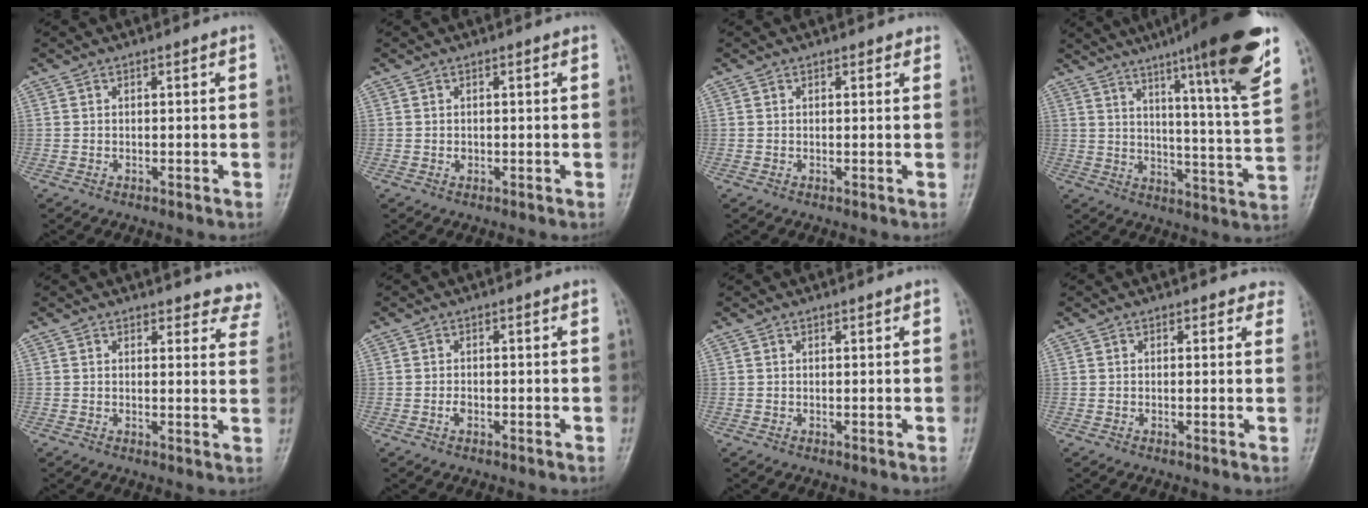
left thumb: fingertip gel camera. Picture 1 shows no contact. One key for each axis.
{"total": 0.6, "fx": 0.0, "fy": 0.6, "fz": 0.3, "tx": 0.000, "ty": 0.001, "tz": -0.001}
{"total": 1.1, "fx": 0.7, "fy": 0.7, "fz": 0.3, "tx": 0.006, "ty": -0.004, "tz": 0.005}
{"total": 21.7, "fx": 13.5, "fy": 1.6, "fz": 16.9, "tx": -0.226, "ty": -0.055, "tz": 0.190}
{"total": 8.3, "fx": 7.8, "fy": 2.9, "fz": 0.3, "tx": 0.057, "ty": -0.040, "tz": 0.053}
{"total": 1.1, "fx": -0.4, "fy": 0.7, "fz": 0.7, "tx": -0.010, "ty": 0.001, "tz": -0.008}
{"total": 0.5, "fx": 0.4, "fy": 0.2, "fz": 0.1, "tx": -0.004, "ty": -0.004, "tz": 0.005}
{"total": 3.0, "fx": 2.4, "fy": 1.7, "fz": 0.1, "tx": 0.031, "ty": -0.011, "tz": 0.008}